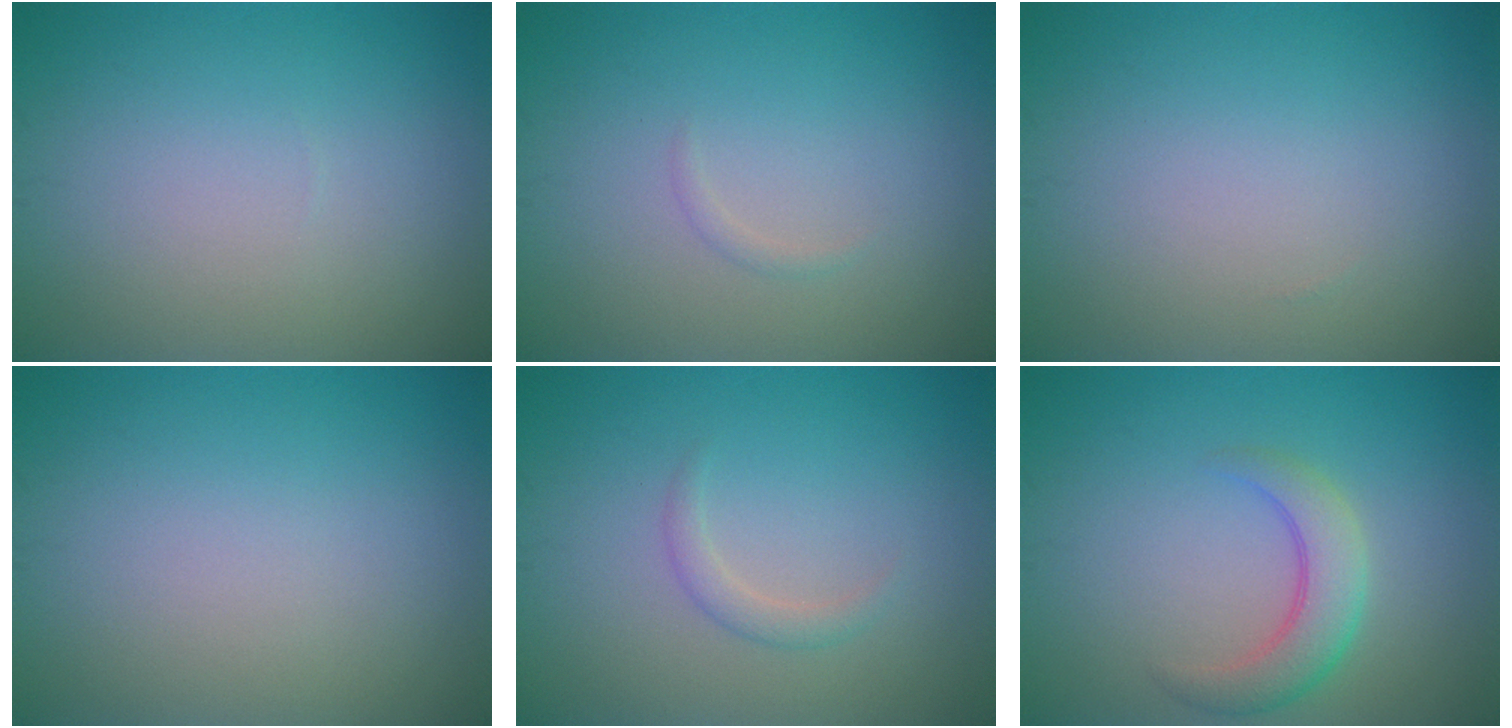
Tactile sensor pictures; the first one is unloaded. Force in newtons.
{"total": 0.6, "press": 0.6, "slide": 0.0}
{"total": 0.0}
{"total": 0.0}
{"total": 1.3, "press": 1.3, "slide": 0.1}
{"total": 3.6, "press": 3.6, "slide": 0.1}